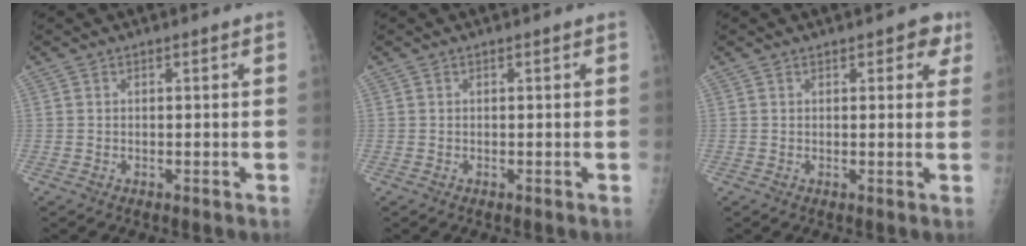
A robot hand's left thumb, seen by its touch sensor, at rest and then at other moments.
{"total": 0.0}
{"total": 3.6, "force": [2.0, 2.0, 2.2], "torque": [0.003, -0.003, 0.017]}